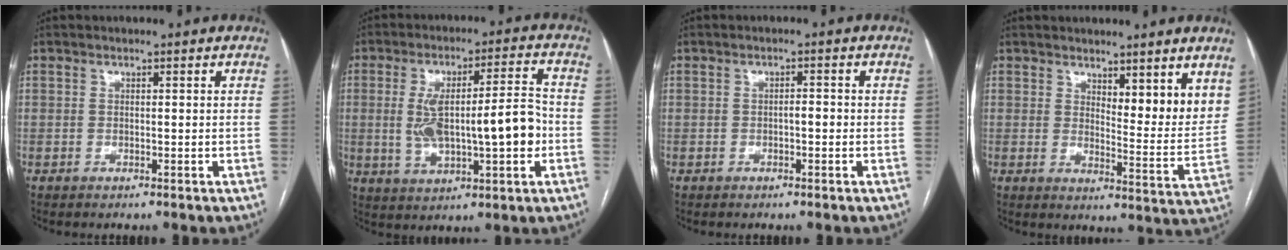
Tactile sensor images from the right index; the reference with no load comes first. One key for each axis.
{"total": 13.2, "fx": -1.1, "fy": 3.1, "fz": 12.8, "tx": -0.226, "ty": 0.025, "tz": -0.007}
{"total": 1.4, "fx": -0.4, "fy": 0.4, "fz": 1.3, "tx": -0.018, "ty": 0.003, "tz": -0.007}
{"total": 7.6, "fx": 5.2, "fy": 1.4, "fz": 5.4, "tx": -0.069, "ty": -0.026, "tz": 0.079}